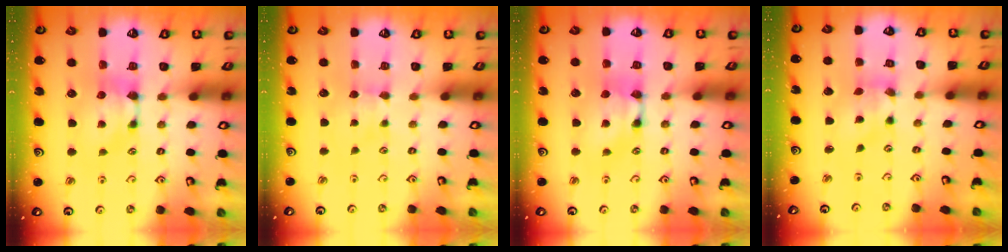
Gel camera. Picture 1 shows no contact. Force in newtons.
{"total": 2.4, "press": 2.4, "slide": 0.6}
{"total": 1.8, "press": 1.8, "slide": 0.1}
{"total": 2.7, "press": 2.4, "slide": 1.3}